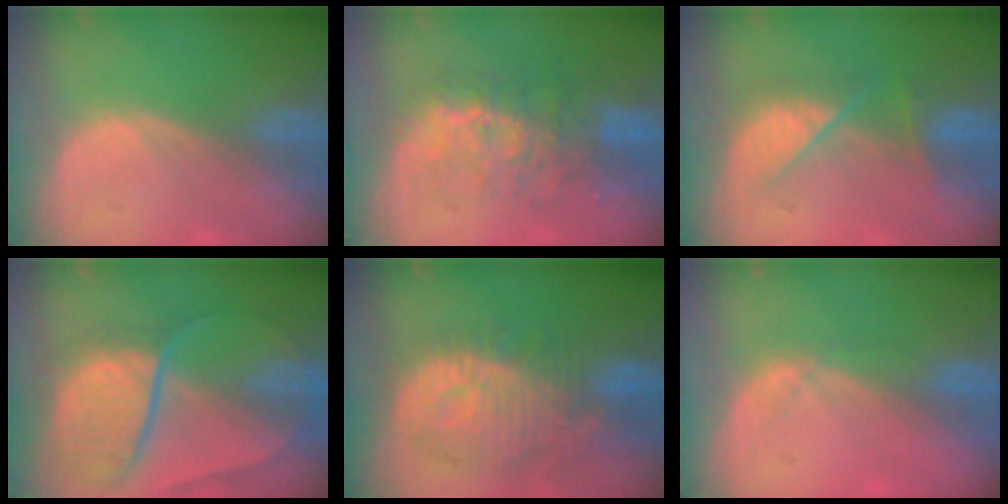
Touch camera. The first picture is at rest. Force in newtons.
{"total": 9.5, "press": 8.4, "slide": 4.4}
{"total": 5.6, "press": 5.6, "slide": 0.9}
{"total": 10.7, "press": 8.9, "slide": 5.9}
{"total": 12.2, "press": 11.0, "slide": 5.1}
{"total": 1.7, "press": 1.5, "slide": 0.8}